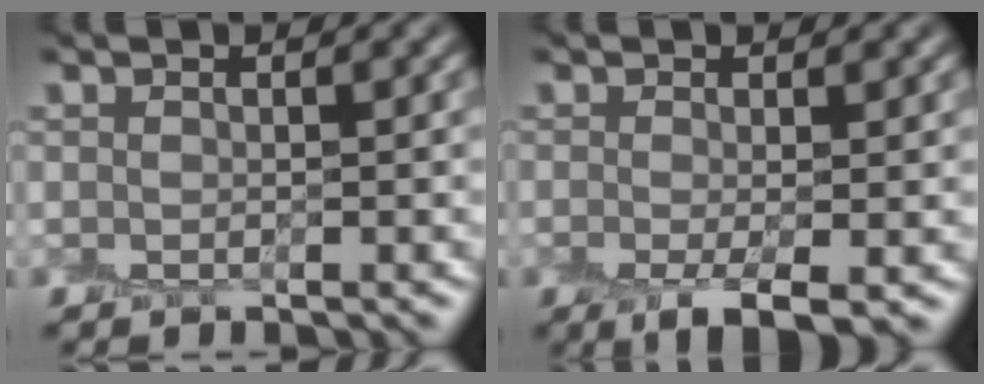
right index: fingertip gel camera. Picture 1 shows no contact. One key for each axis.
{"total": 3.7, "fx": -1.3, "fy": 1.1, "fz": 3.3, "tx": -0.060, "ty": -0.014, "tz": -0.023}